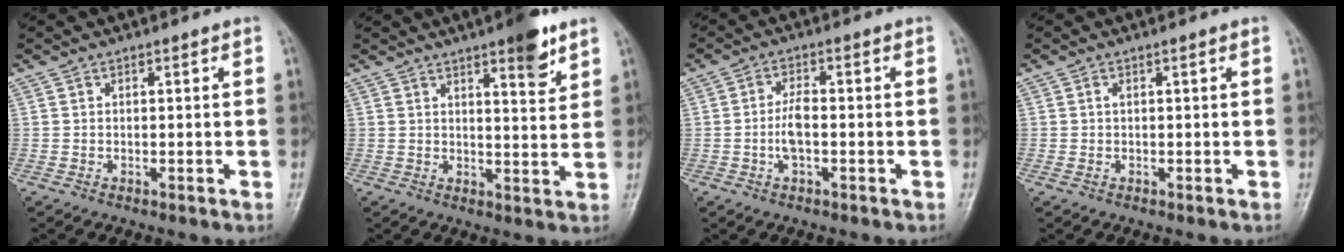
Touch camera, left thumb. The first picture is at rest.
{"total": 7.2, "force": [4.6, 1.8, 5.3], "torque": [-0.062, -0.027, 0.061]}
{"total": 4.7, "force": [-0.9, 1.9, 4.2], "torque": [-0.086, 0.012, -0.020]}
{"total": 1.4, "force": [0.0, 0.6, 1.2], "torque": [-0.032, 0.010, 0.002]}